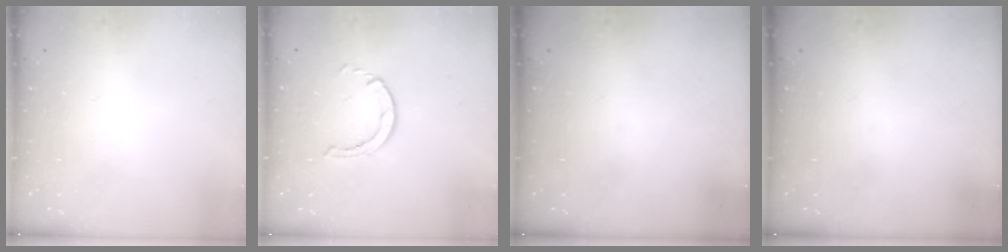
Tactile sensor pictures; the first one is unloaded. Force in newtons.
{"total": 0.8, "press": 0.7, "slide": 0.2}
{"total": 0.0}
{"total": 0.0}